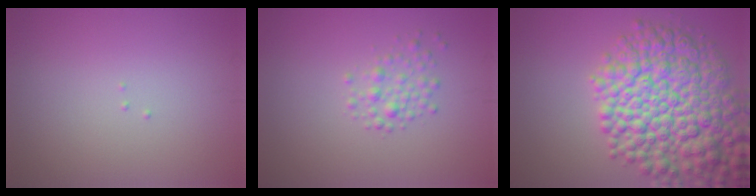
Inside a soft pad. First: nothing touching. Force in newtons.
{"total": 1.8, "press": 1.8, "slide": 0.0}
{"total": 11.5, "press": 11.5, "slide": 0.4}